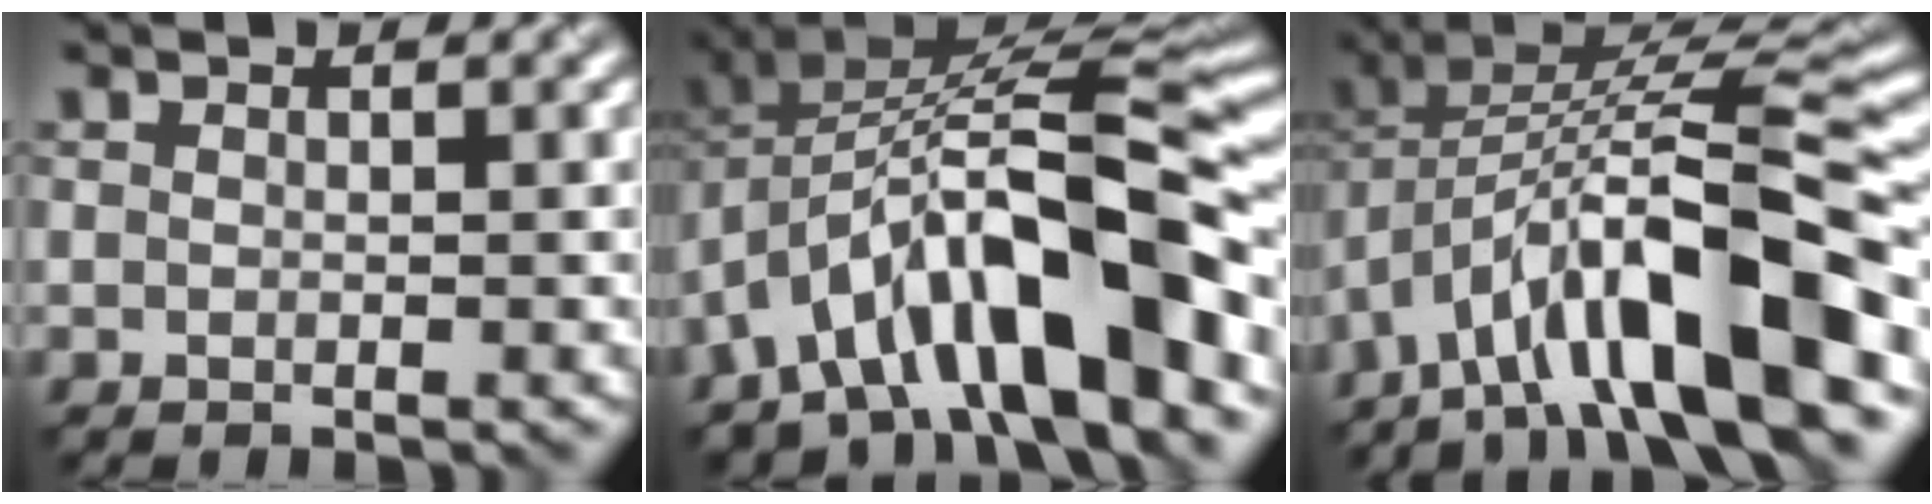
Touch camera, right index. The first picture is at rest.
{"total": 12.6, "force": [-5.4, 4.7, 10.4], "torque": [-0.150, 0.016, -0.087]}
{"total": 12.3, "force": [-6.2, 3.8, 10.0], "torque": [-0.148, 0.021, -0.104]}